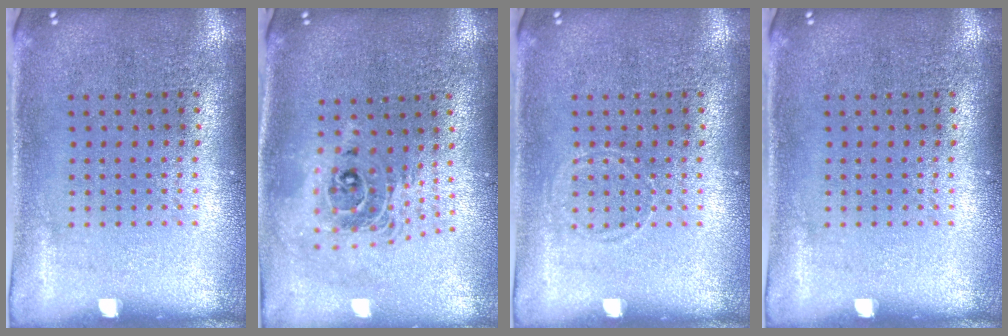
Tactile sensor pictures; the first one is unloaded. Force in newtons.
{"total": 2.0, "press": 1.6, "slide": 1.3}
{"total": 0.6, "press": 0.6, "slide": 0.0}
{"total": 0.0}